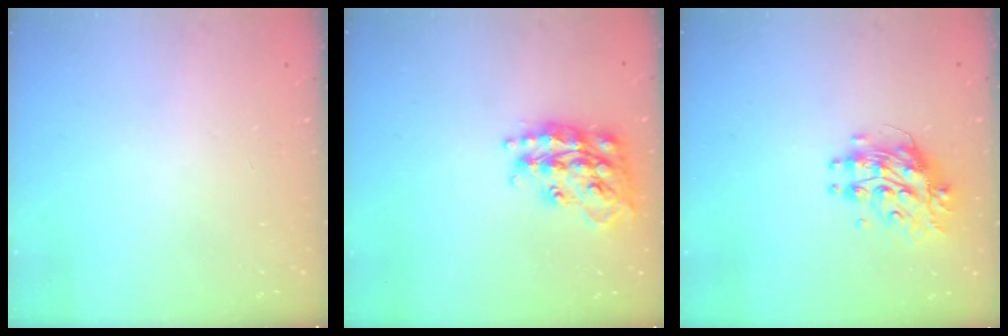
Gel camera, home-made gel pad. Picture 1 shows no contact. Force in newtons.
{"total": 19.8, "press": 19.7, "slide": 1.2}
{"total": 9.0, "press": 9.0, "slide": 0.8}